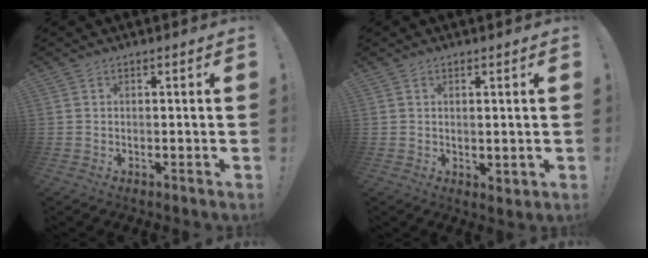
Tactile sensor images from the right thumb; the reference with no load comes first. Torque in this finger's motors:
{"motor_torque": [-0.31, 0.18, 0.11, 0.10, -0.03]}